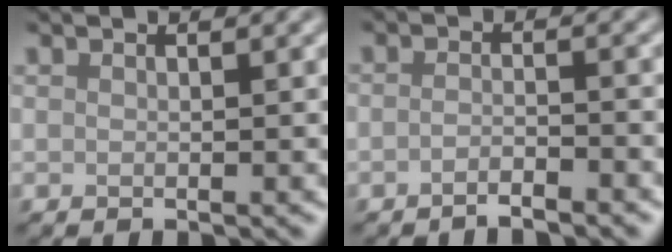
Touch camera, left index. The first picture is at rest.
{"total": 1.7, "force": [-1.3, 0.3, 1.1], "torque": [-0.018, 0.001, -0.029]}